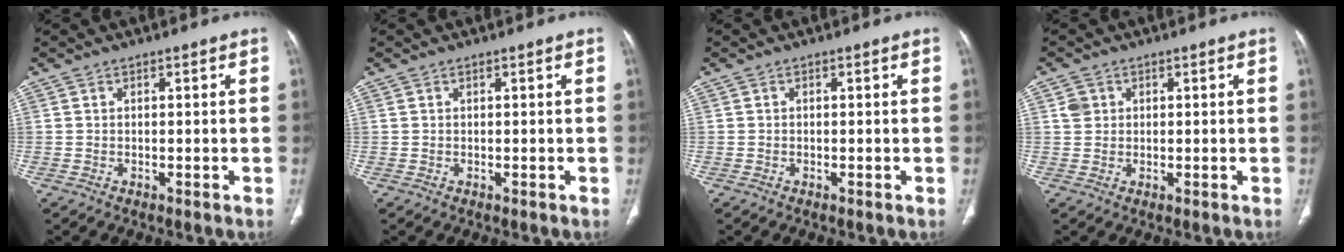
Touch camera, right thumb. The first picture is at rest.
{"total": 0.0}
{"total": 0.0}
{"total": 2.5, "force": [0.9, 2.2, 0.9], "torque": [-0.008, -0.001, 0.018]}